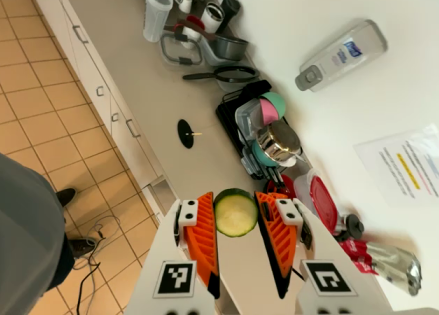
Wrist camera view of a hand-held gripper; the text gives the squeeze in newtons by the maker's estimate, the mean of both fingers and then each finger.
{"total": 7.8, "left": 7.8, "right": 7.8}